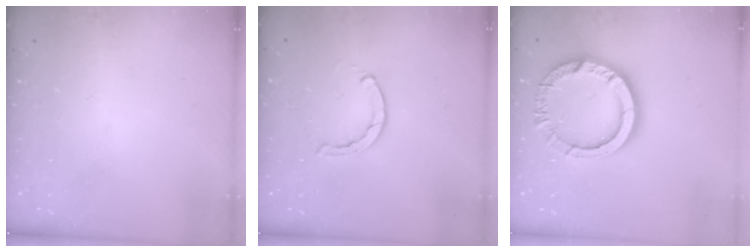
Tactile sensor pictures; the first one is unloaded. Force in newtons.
{"total": 1.5, "press": 1.5, "slide": 0.2}
{"total": 13.5, "press": 13.5, "slide": 1.3}